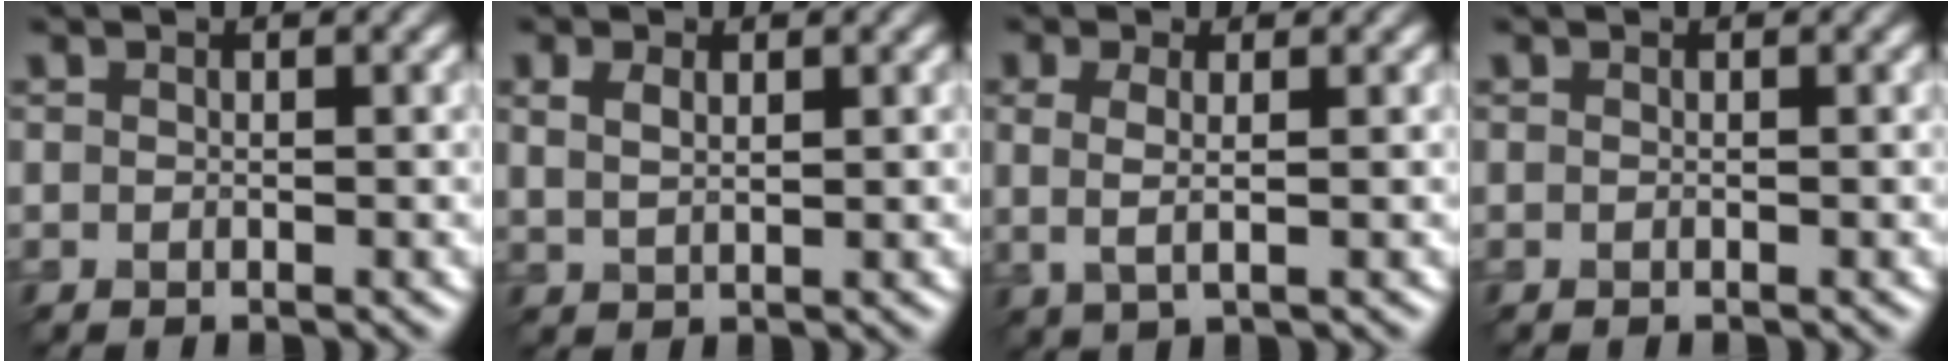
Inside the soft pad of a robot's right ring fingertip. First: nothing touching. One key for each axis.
{"total": 1.8, "fx": 0.9, "fy": 0.9, "fz": 1.3, "tx": -0.030, "ty": -0.001, "tz": 0.022}
{"total": 2.1, "fx": 0.4, "fy": 0.6, "fz": 2.0, "tx": -0.043, "ty": -0.002, "tz": 0.008}
{"total": 0.0}